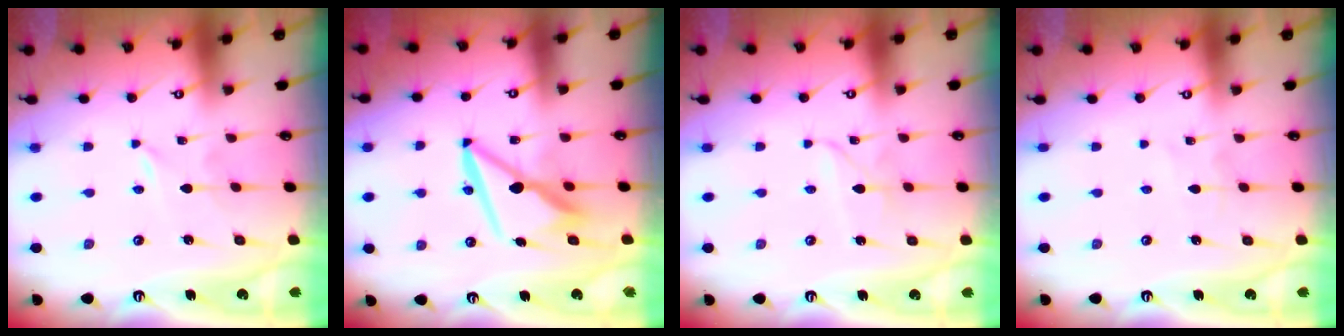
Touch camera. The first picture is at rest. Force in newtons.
{"total": 9.6, "press": 9.5, "slide": 1.3}
{"total": 2.6, "press": 2.6, "slide": 0.2}
{"total": 0.7, "press": 0.7, "slide": 0.0}